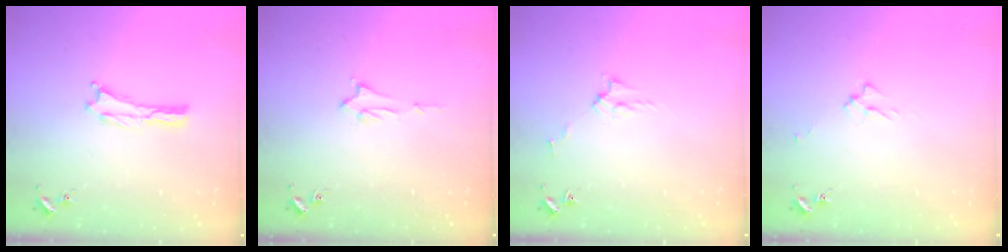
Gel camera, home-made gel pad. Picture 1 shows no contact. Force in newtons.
{"total": 1.4, "press": 1.4, "slide": 0.2}
{"total": 3.0, "press": 3.0, "slide": 0.3}
{"total": 2.5, "press": 2.5, "slide": 0.4}